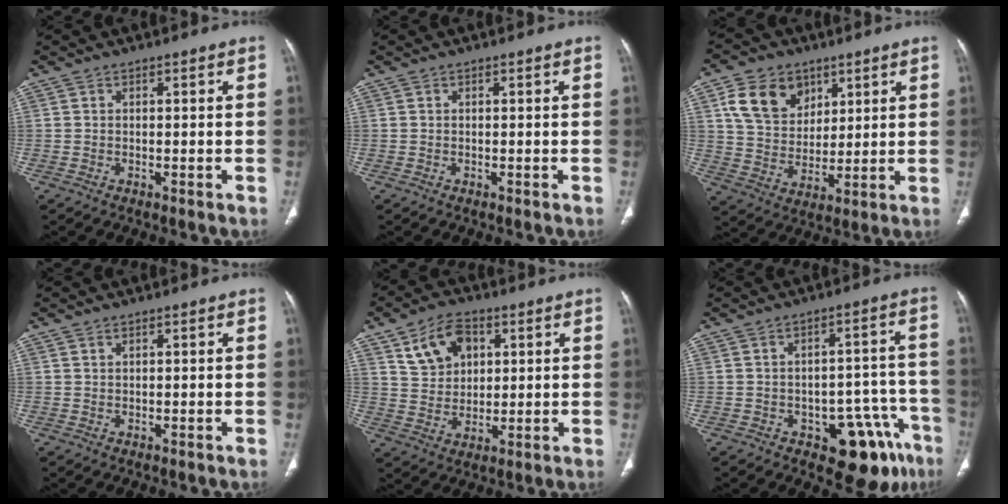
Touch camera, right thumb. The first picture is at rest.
{"total": 0.0}
{"total": 12.2, "force": [5.6, 9.1, 5.8], "torque": [-0.076, -0.019, 0.110]}
{"total": 0.5, "force": [0.4, 0.2, 0.2], "torque": [-0.006, -0.002, 0.008]}
{"total": 9.9, "force": [4.3, 7.0, 5.6], "torque": [-0.070, -0.010, 0.082]}
{"total": 12.3, "force": [-6.7, 6.4, 8.1], "torque": [-0.052, 0.049, -0.080]}